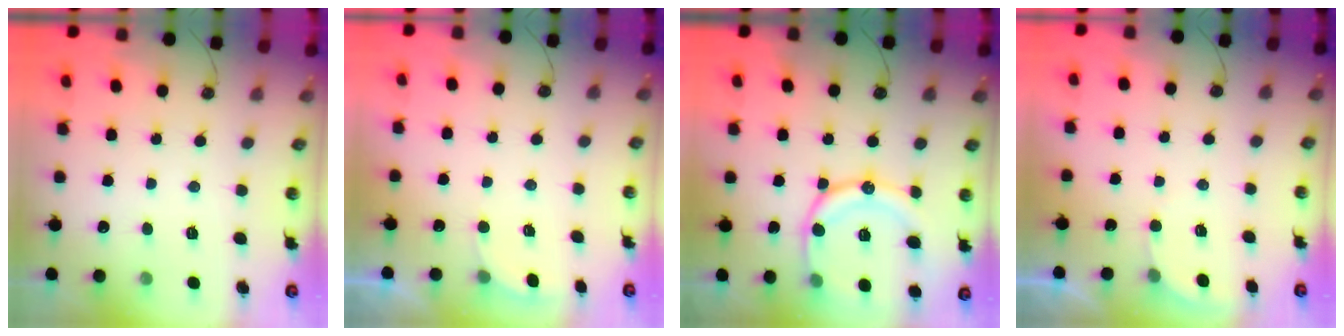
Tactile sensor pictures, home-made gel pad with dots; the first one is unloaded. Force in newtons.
{"total": 2.2, "press": 2.0, "slide": 1.0}
{"total": 15.4, "press": 15.4, "slide": 0.7}
{"total": 1.4, "press": 1.4, "slide": 0.1}